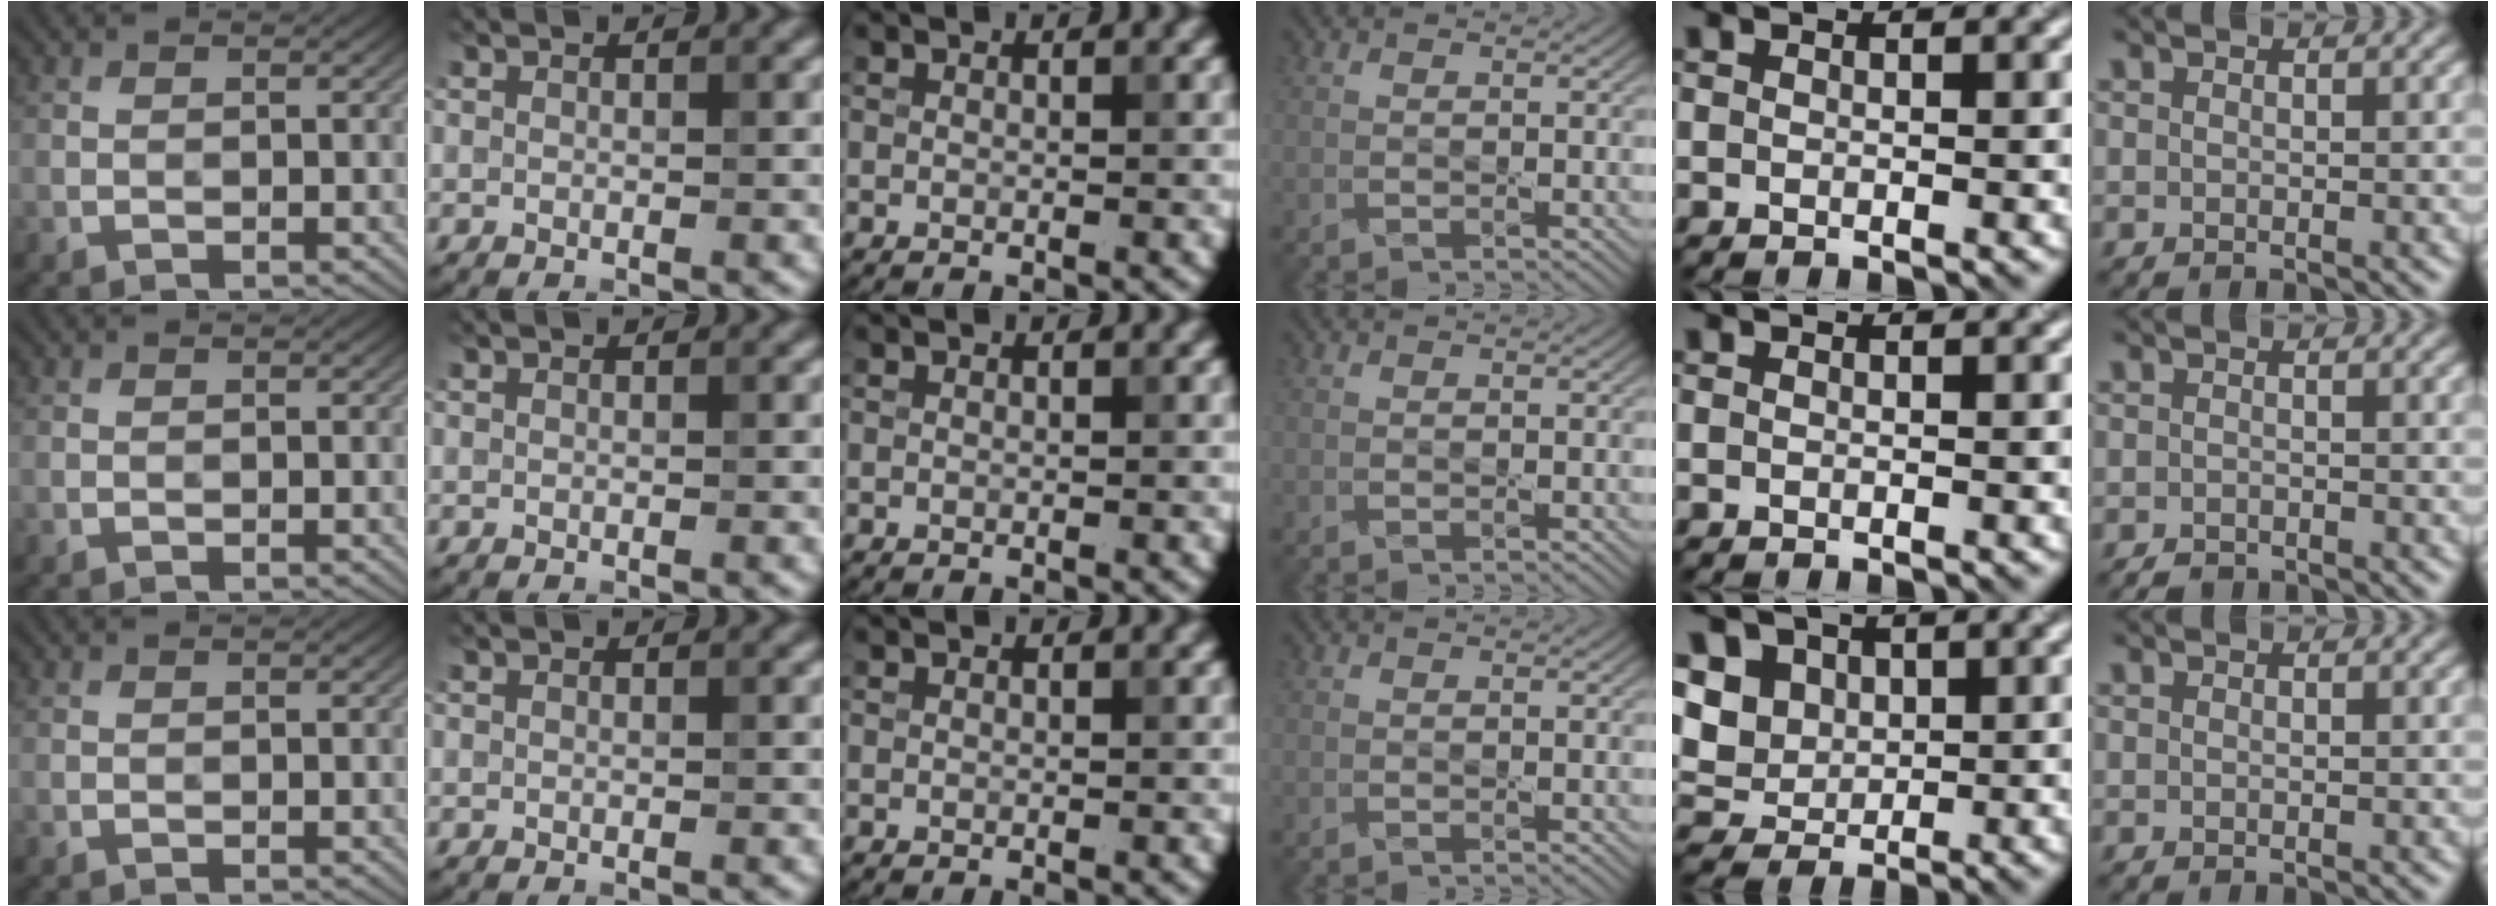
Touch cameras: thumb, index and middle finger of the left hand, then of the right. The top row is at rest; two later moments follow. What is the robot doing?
{"motion": "press", "object": "keyboard"}